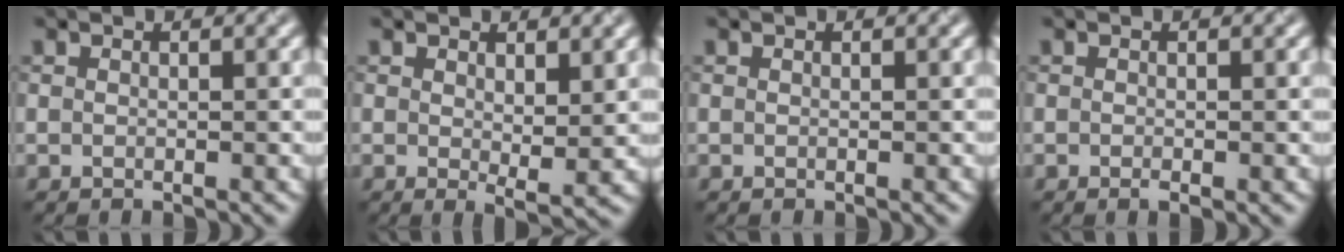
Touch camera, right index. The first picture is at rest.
{"total": 2.6, "force": [0.8, 1.0, 2.3], "torque": [-0.035, -0.009, 0.017]}
{"total": 0.0}
{"total": 0.6, "force": [-0.3, 0.1, 0.5], "torque": [-0.009, -0.004, -0.005]}